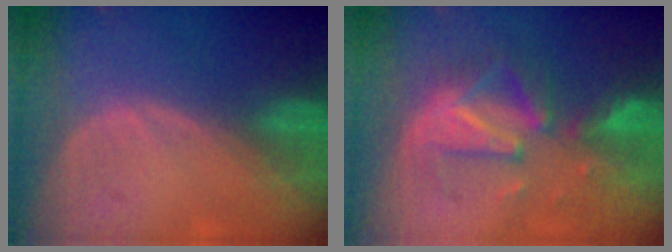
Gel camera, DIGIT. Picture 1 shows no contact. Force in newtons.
{"total": 9.0, "press": 8.8, "slide": 1.7}